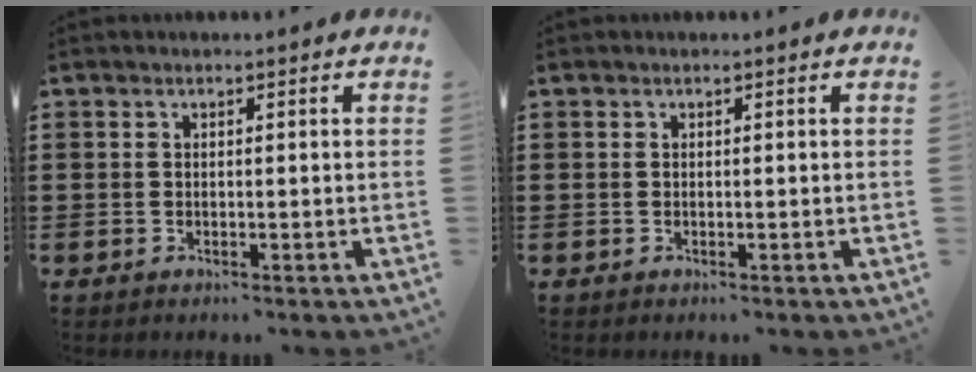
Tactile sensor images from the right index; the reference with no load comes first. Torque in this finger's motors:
{"motor_torque": [0.00, 2.14, 0.00, 0.00]}